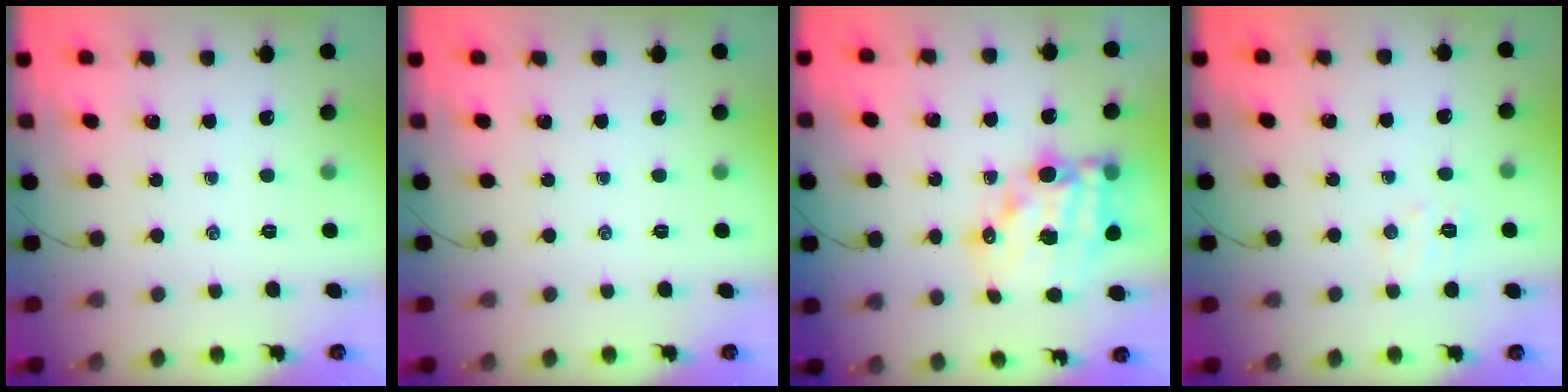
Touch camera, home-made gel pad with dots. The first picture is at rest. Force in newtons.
{"total": 0.0}
{"total": 17.1, "press": 16.7, "slide": 3.7}
{"total": 4.8, "press": 4.7, "slide": 1.0}